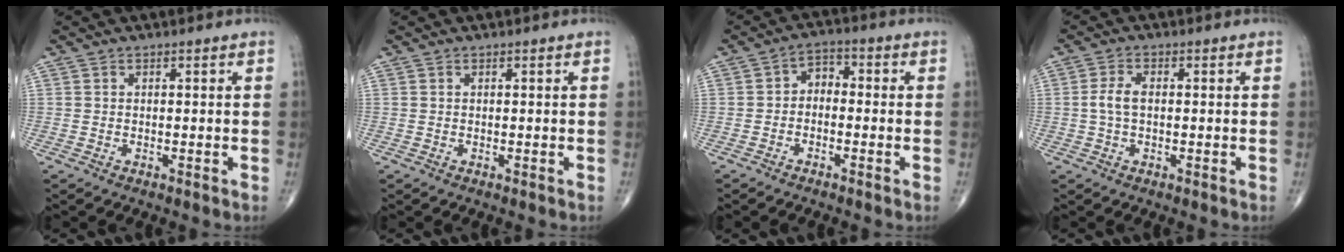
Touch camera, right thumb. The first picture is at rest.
{"total": 0.0}
{"total": 3.9, "force": [-1.0, 2.8, 2.6], "torque": [-0.026, 0.025, -0.031]}
{"total": 3.5, "force": [-0.1, 1.9, 2.9], "torque": [-0.069, 0.008, -0.004]}